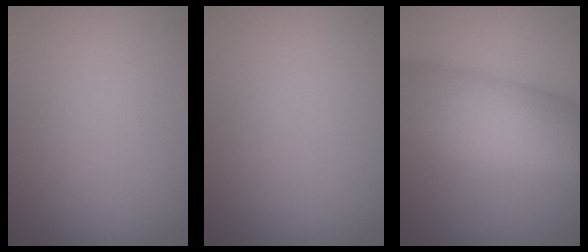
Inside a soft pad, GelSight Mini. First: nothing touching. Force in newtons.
{"total": 0.0}
{"total": 8.7, "press": 8.7, "slide": 0.1}